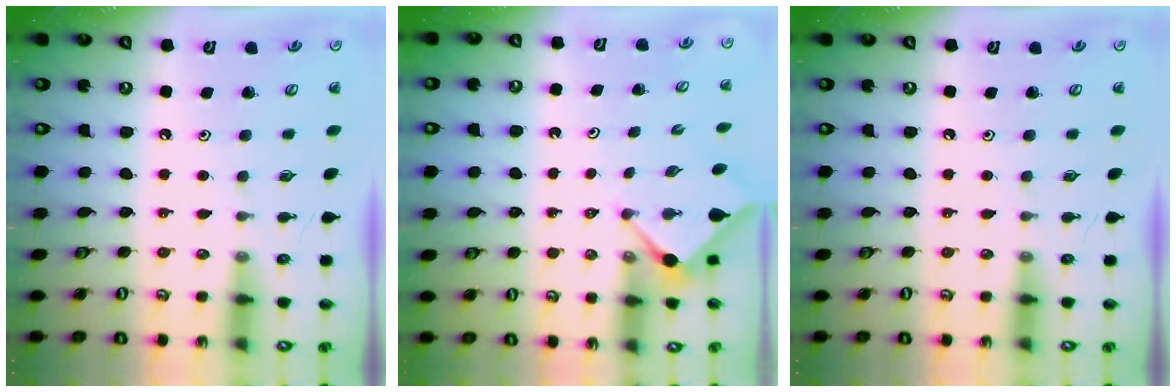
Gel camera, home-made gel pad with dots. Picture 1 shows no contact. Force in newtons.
{"total": 2.9, "press": 2.9, "slide": 0.4}
{"total": 0.0}